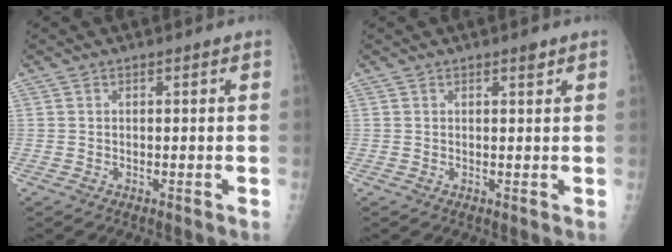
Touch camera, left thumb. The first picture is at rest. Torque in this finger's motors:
{"motor_torque": [0.43, 0.10, 0.52, -0.03, 0.09]}